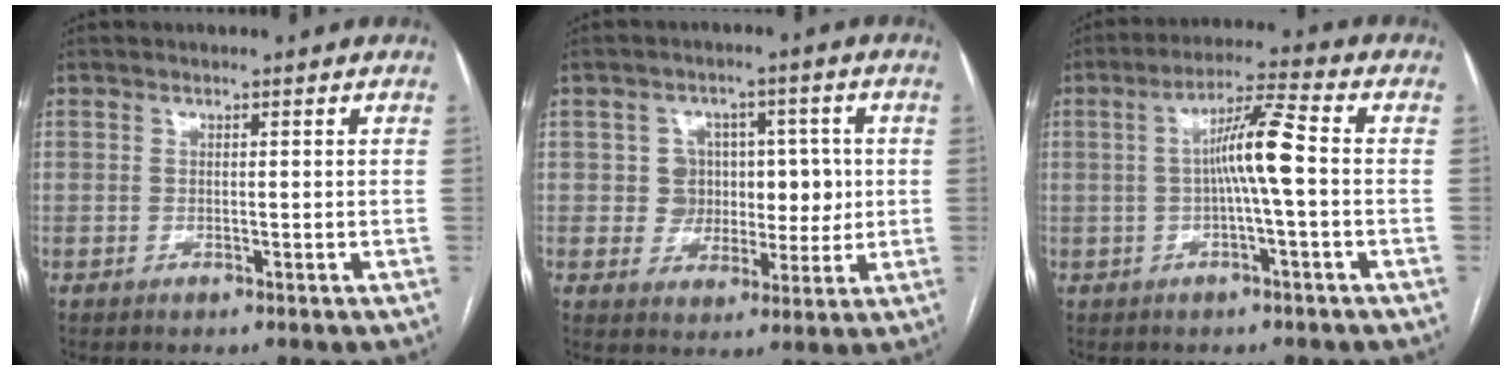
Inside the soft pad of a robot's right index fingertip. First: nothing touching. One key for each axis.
{"total": 6.8, "fx": 0.8, "fy": 6.3, "fz": 2.5, "tx": -0.017, "ty": 0.026, "tz": 0.019}
{"total": 7.4, "fx": -0.3, "fy": -0.2, "fz": 7.4, "tx": -0.131, "ty": 0.017, "tz": -0.008}